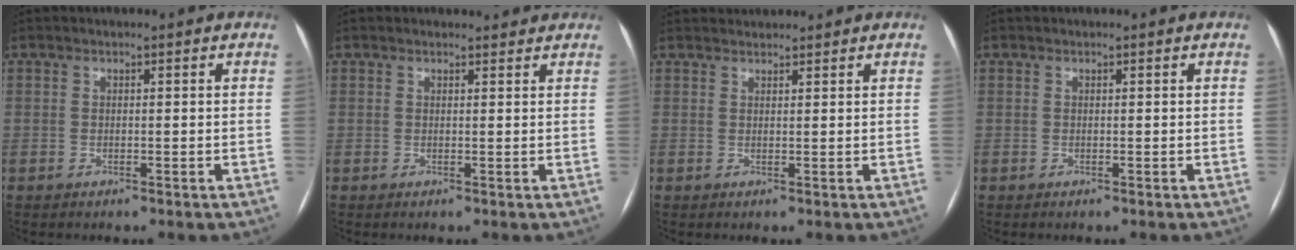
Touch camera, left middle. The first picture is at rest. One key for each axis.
{"total": 2.3, "fx": 2.2, "fy": 0.6, "fz": 0.1, "tx": -0.005, "ty": 0.008, "tz": 0.022}
{"total": 2.8, "fx": 2.8, "fy": 0.4, "fz": 0.1, "tx": -0.004, "ty": 0.030, "tz": 0.048}
{"total": 0.0}